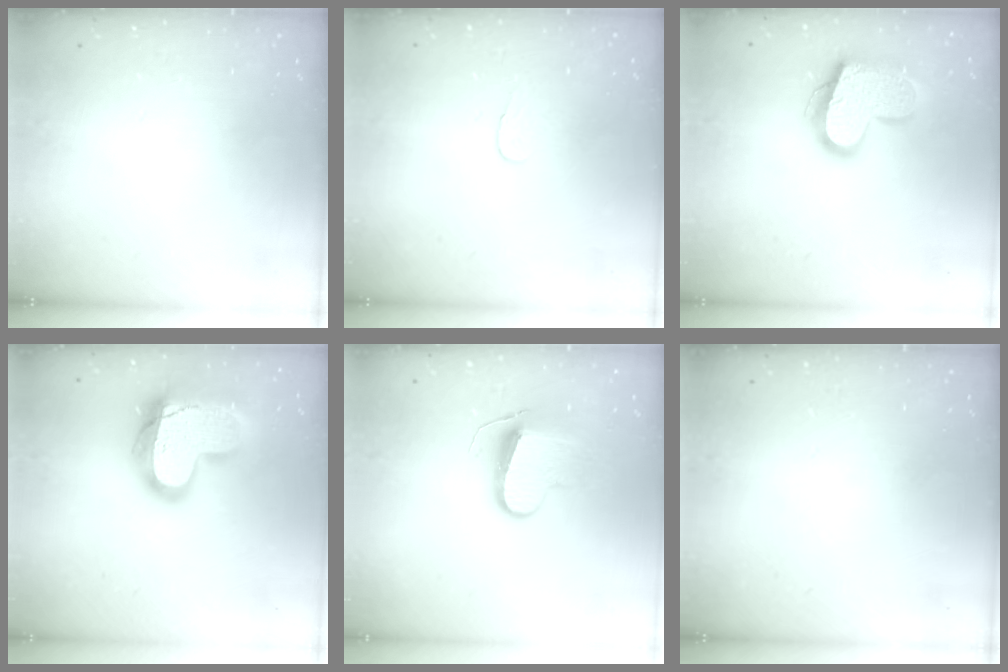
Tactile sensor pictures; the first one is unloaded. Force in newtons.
{"total": 3.8, "press": 3.8, "slide": 0.3}
{"total": 18.3, "press": 18.2, "slide": 1.4}
{"total": 23.3, "press": 23.2, "slide": 1.9}
{"total": 9.1, "press": 9.1, "slide": 0.2}
{"total": 0.0}